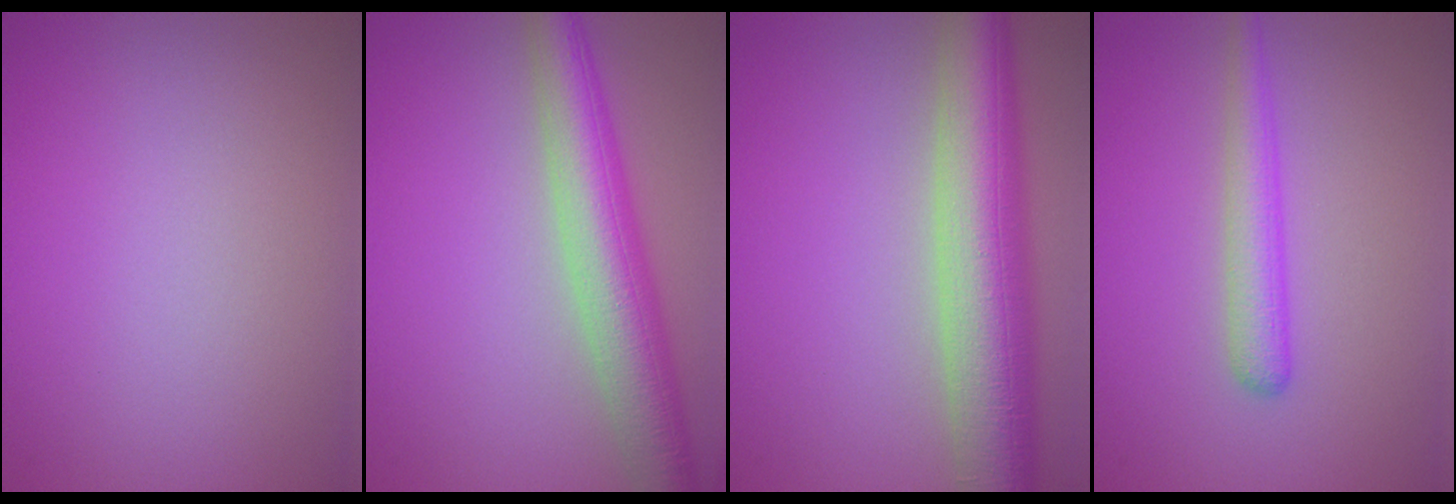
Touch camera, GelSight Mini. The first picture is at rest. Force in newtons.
{"total": 7.1, "press": 7.1, "slide": 0.0}
{"total": 9.3, "press": 9.3, "slide": 0.4}
{"total": 2.7, "press": 2.7, "slide": 0.1}